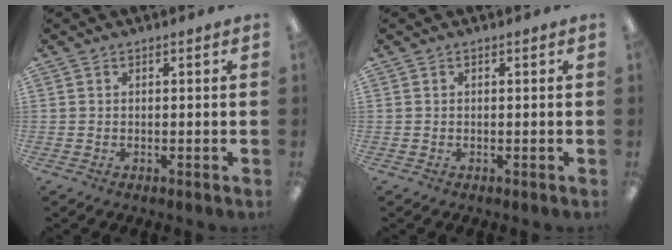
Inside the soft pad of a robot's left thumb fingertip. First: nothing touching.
{"total": 0.0}